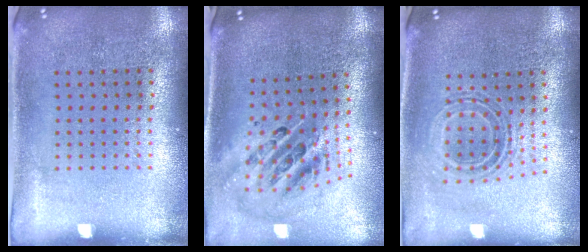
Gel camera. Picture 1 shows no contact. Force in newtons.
{"total": 2.6, "press": 1.8, "slide": 1.9}
{"total": 0.7, "press": 0.7, "slide": 0.2}